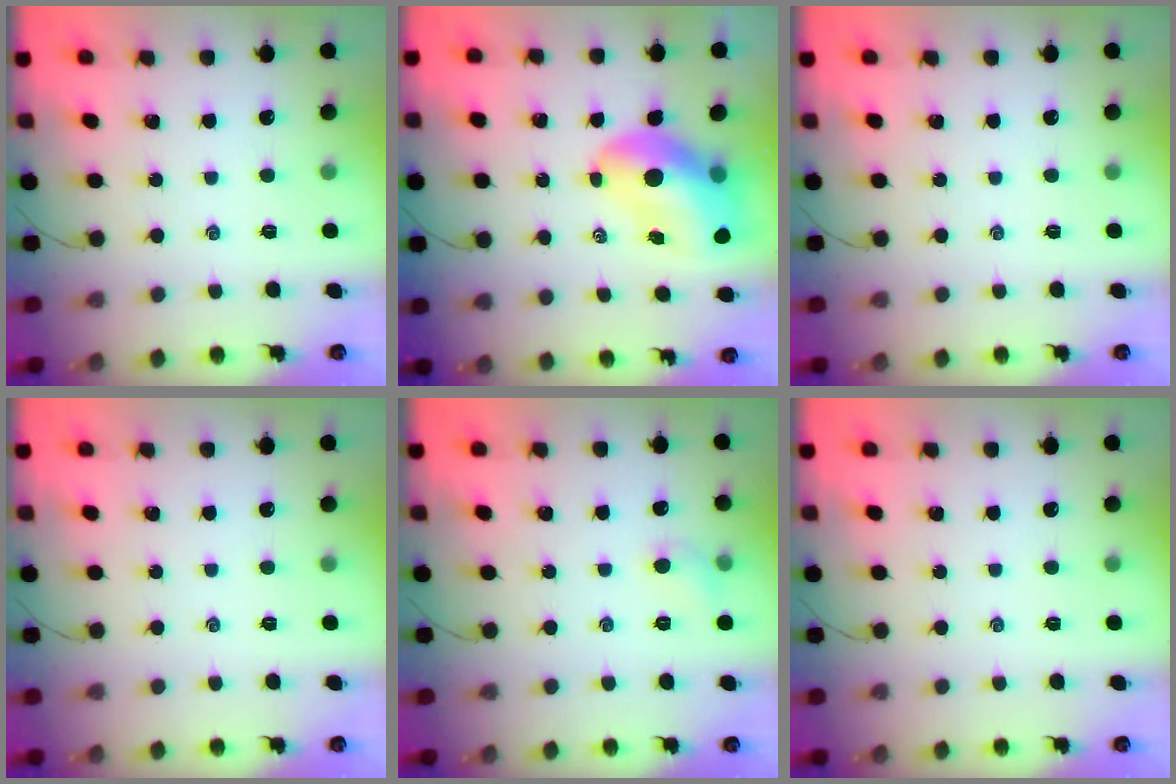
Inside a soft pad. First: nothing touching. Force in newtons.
{"total": 13.8, "press": 13.3, "slide": 3.7}
{"total": 0.0}
{"total": 0.0}
{"total": 5.3, "press": 5.1, "slide": 1.5}
{"total": 0.0}